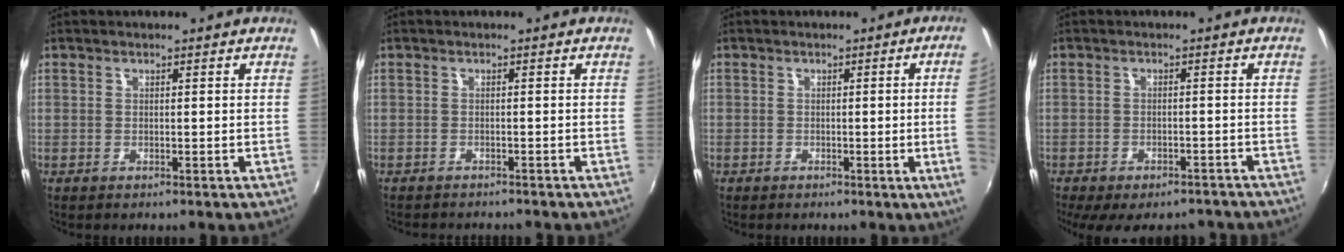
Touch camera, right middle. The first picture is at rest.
{"total": 3.6, "force": [-3.3, 0.6, 1.0], "torque": [-0.028, -0.014, -0.052]}
{"total": 5.2, "force": [-0.2, -1.6, 4.9], "torque": [-0.070, -0.013, -0.001]}
{"total": 13.2, "force": [-10.8, 4.7, 6.1], "torque": [-0.128, -0.026, -0.140]}